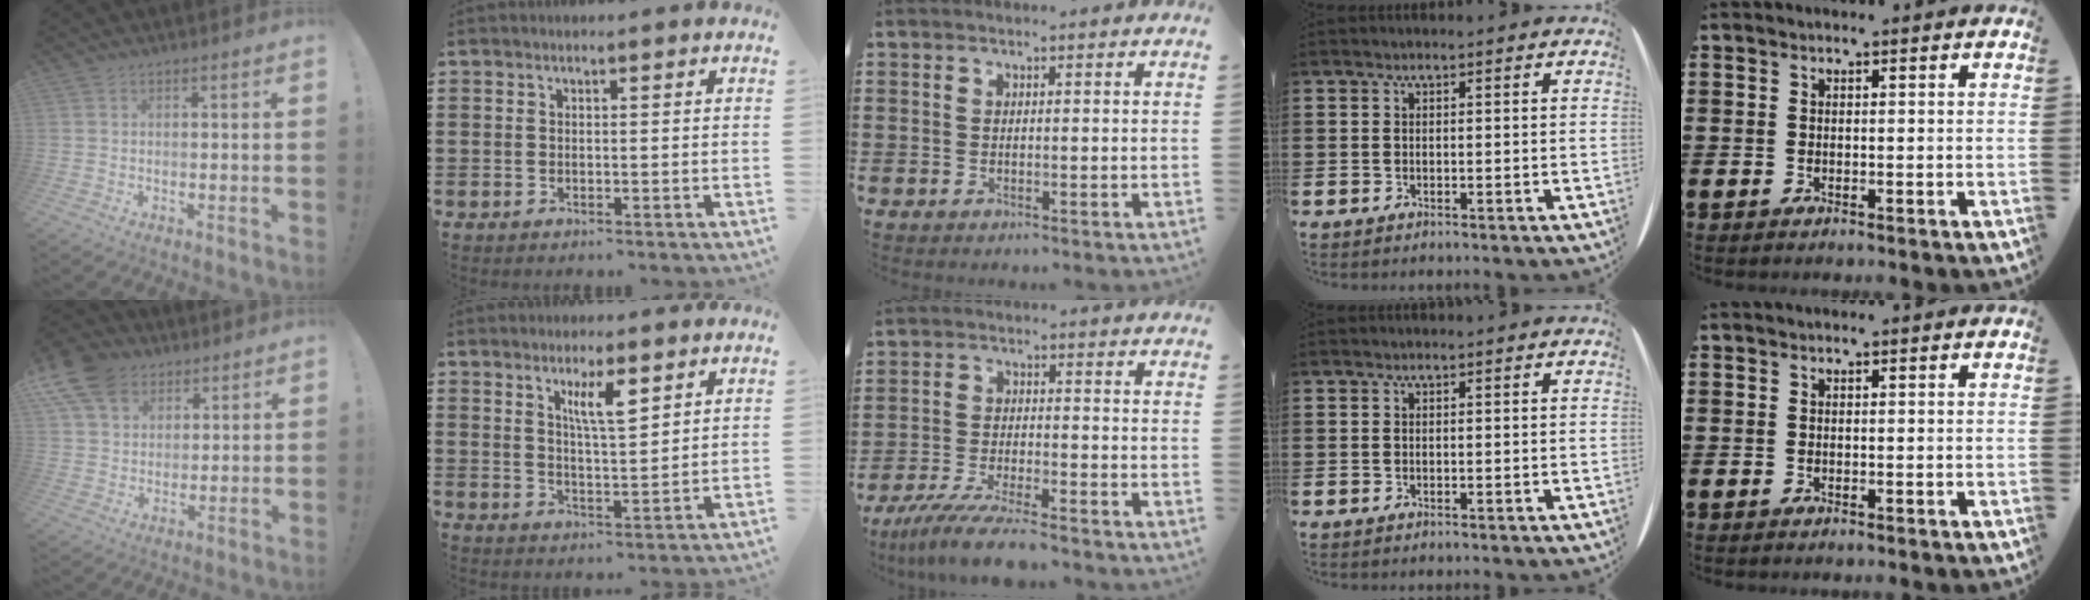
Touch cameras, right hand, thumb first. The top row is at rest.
{"thumb": {"total": 12.7, "force": [7.0, 9.0, 5.5], "torque": [-0.098, -0.038, 0.139]}, "index": {"total": 5.8, "force": [3.1, 1.4, 4.6], "torque": [-0.091, 0.004, 0.051]}, "middle": {"total": 7.1, "force": [-6.3, 0.1, 3.3], "torque": [-0.073, -0.011, -0.119]}}